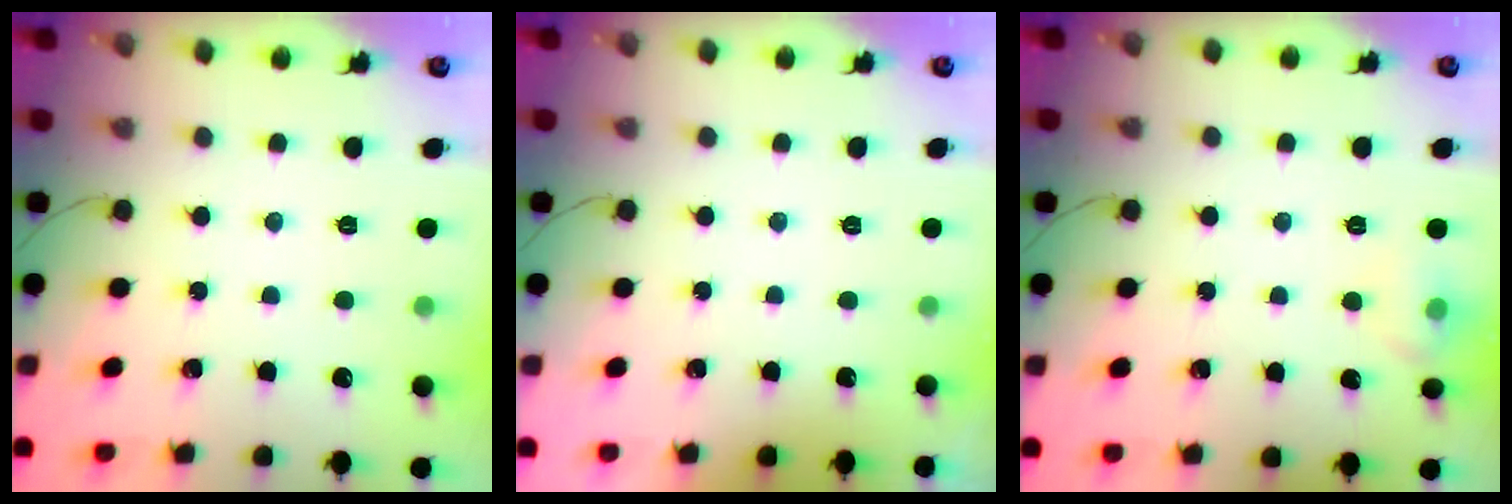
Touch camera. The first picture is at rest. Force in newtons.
{"total": 0.0}
{"total": 6.2, "press": 6.0, "slide": 1.7}